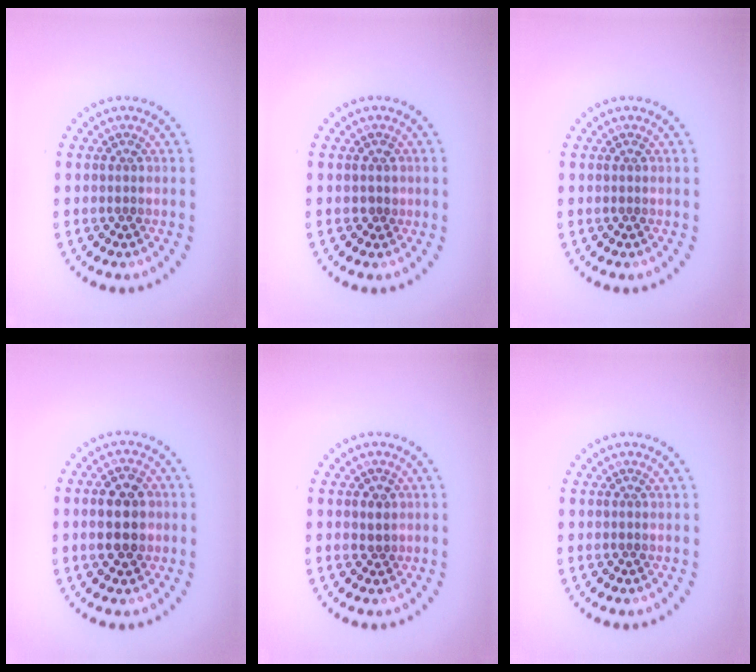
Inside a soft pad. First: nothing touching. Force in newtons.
{"total": 0.6, "press": 0.4, "slide": 0.5}
{"total": 0.0}
{"total": 4.5, "press": 4.5, "slide": 0.2}
{"total": 0.9, "press": 0.7, "slide": 0.5}
{"total": 0.0}